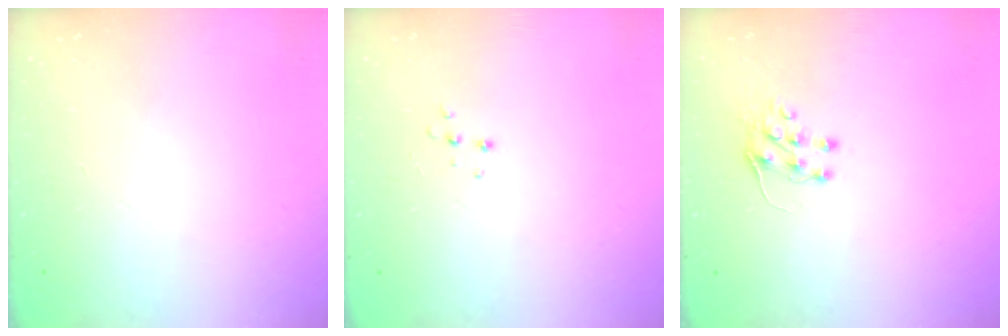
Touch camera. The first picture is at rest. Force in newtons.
{"total": 4.9, "press": 4.9, "slide": 0.7}
{"total": 6.0, "press": 5.9, "slide": 0.7}